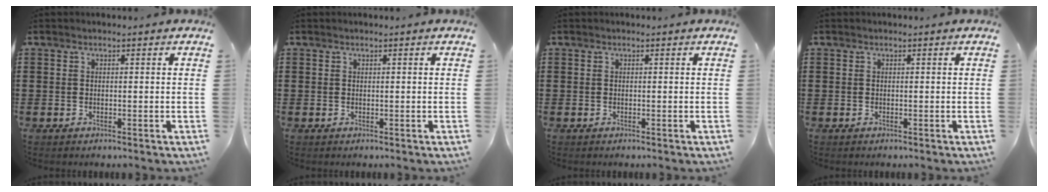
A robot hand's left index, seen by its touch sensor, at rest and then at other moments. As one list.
[{"total": 0.0}, {"total": 0.0}, {"total": 0.0}]